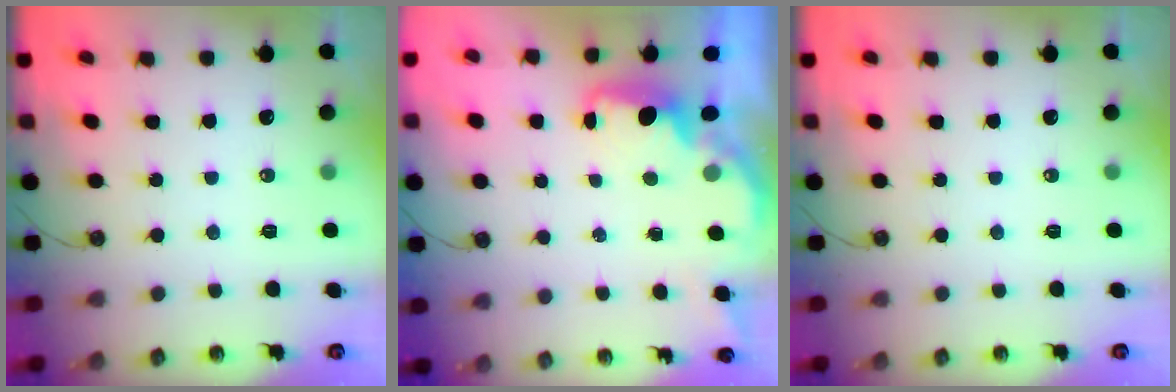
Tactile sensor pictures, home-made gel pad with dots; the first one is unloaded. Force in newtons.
{"total": 1.5, "press": 1.3, "slide": 0.7}
{"total": 0.0}